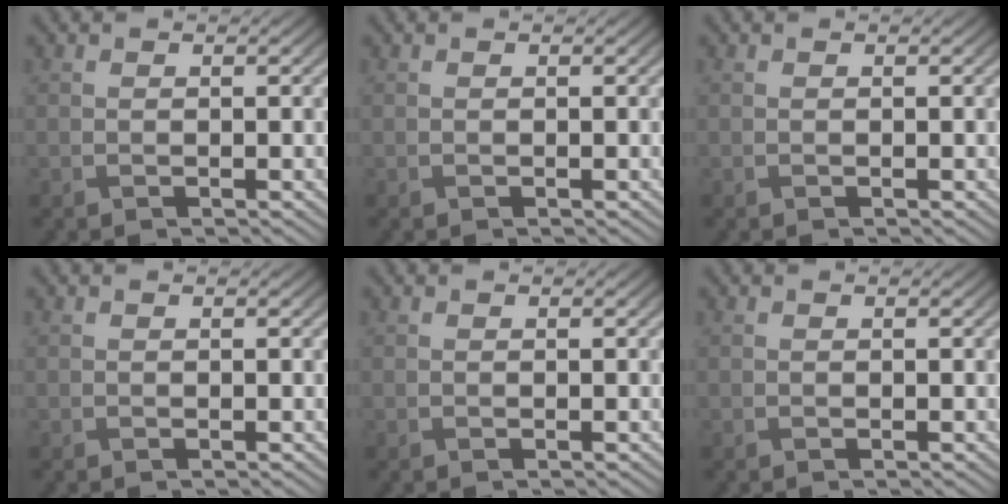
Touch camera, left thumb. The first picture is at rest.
{"total": 0.0}
{"total": 0.0}
{"total": 0.0}
{"total": 0.0}
{"total": 0.0}